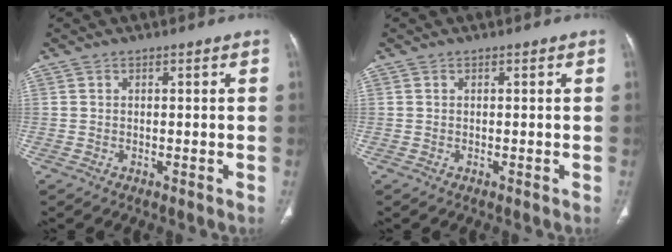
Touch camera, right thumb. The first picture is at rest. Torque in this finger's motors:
{"motor_torque": [0.00, 0.00, -0.09, 0.09, 0.00]}